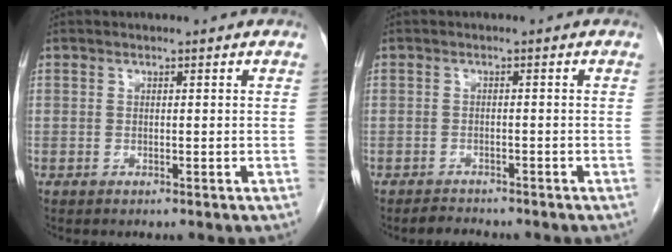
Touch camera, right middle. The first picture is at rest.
{"total": 1.9, "force": [-1.8, 0.5, 0.2], "torque": [-0.011, -0.006, -0.027]}